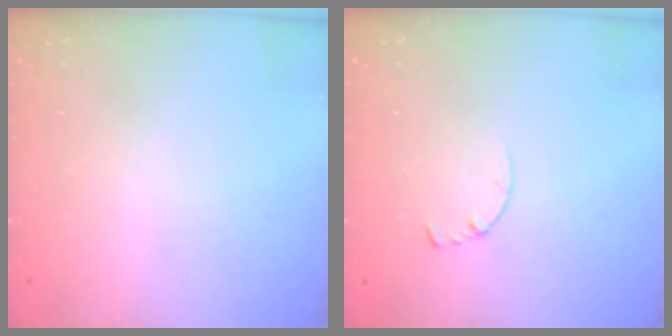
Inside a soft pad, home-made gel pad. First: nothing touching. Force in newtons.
{"total": 2.8, "press": 2.8, "slide": 0.4}